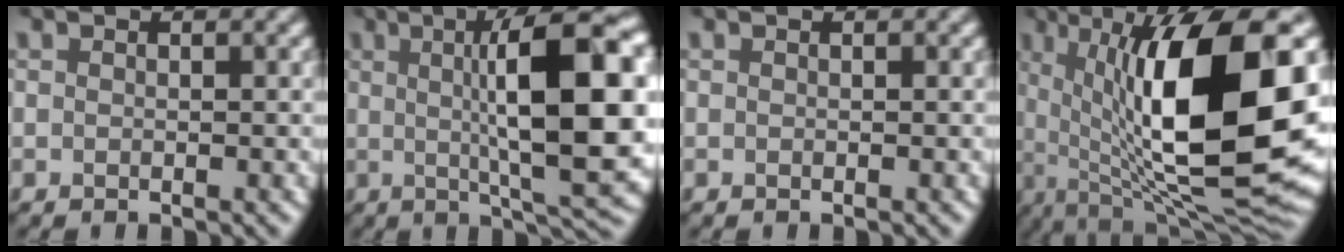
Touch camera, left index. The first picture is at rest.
{"total": 13.6, "force": [1.6, 3.1, 13.1], "torque": [-0.170, 0.011, 0.022]}
{"total": 0.0}
{"total": 16.5, "force": [2.1, 5.5, 15.5], "torque": [-0.229, -0.009, 0.030]}